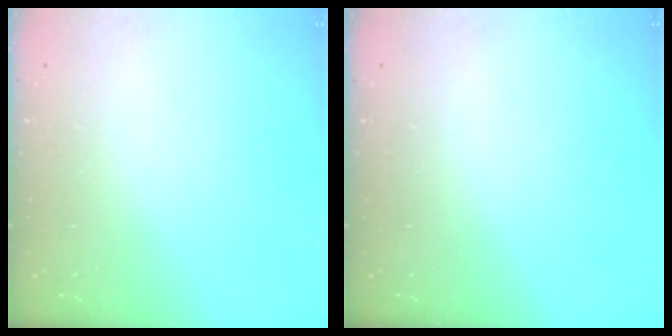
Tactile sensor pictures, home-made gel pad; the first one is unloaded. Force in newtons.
{"total": 0.0}